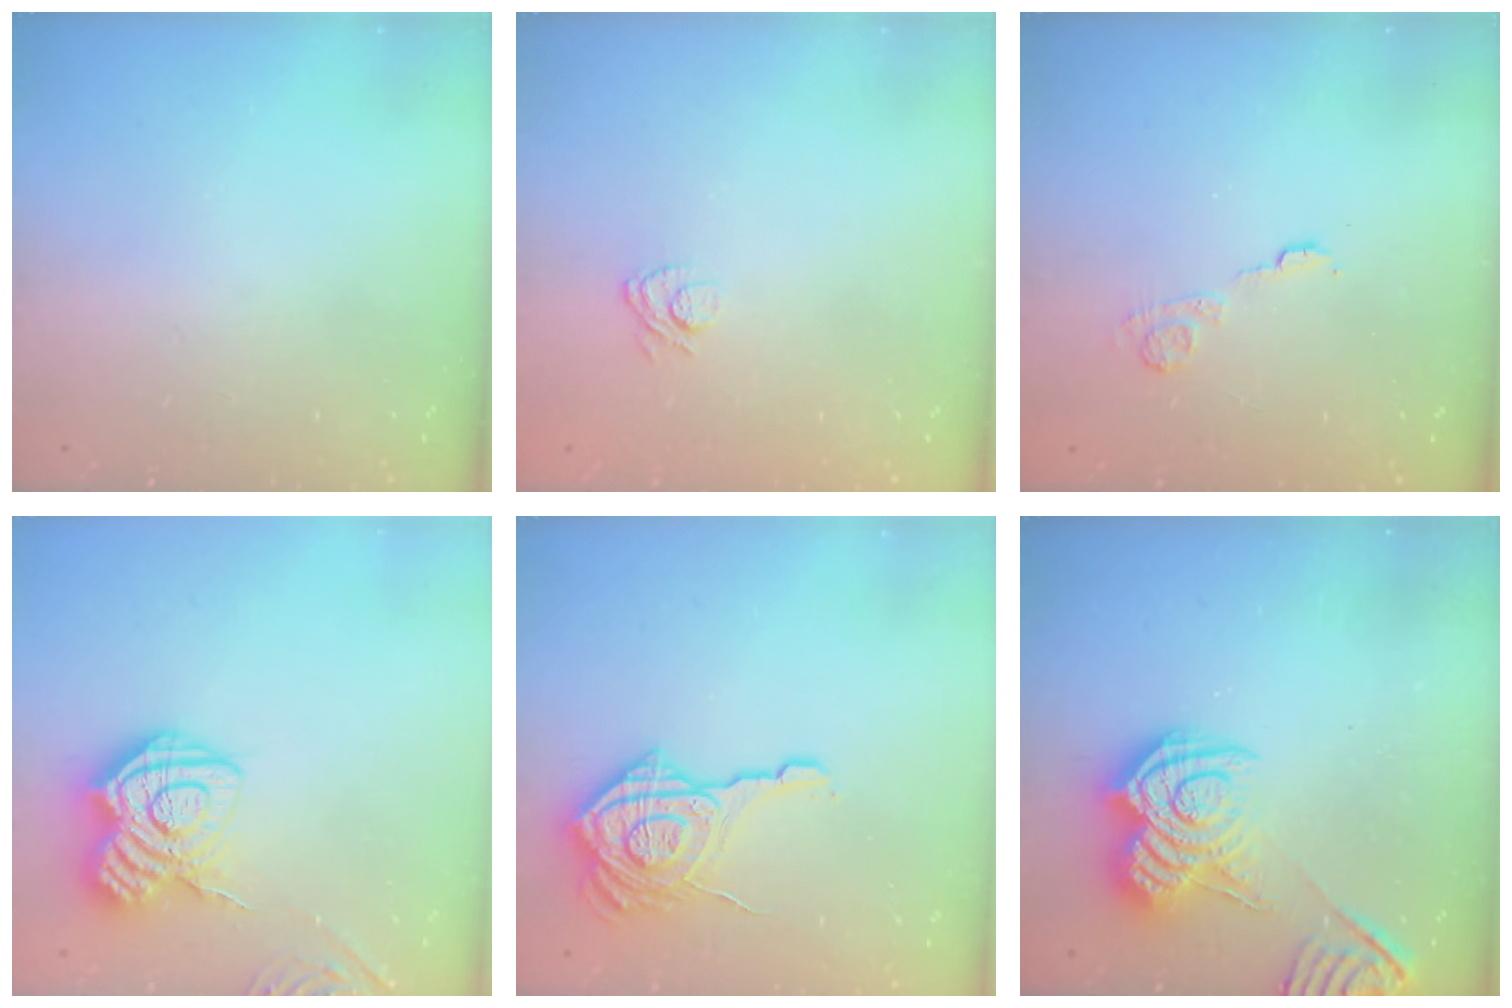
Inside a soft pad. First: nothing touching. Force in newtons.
{"total": 6.1, "press": 5.9, "slide": 1.3}
{"total": 4.0, "press": 3.8, "slide": 1.2}
{"total": 13.3, "press": 13.3, "slide": 0.8}
{"total": 17.6, "press": 17.5, "slide": 1.1}
{"total": 12.7, "press": 12.6, "slide": 0.7}